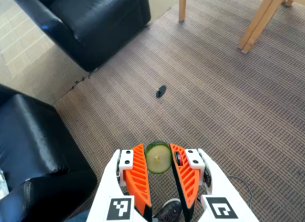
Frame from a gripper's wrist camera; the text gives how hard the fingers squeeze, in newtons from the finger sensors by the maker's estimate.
{"total": 9.4, "left": 9.5, "right": 9.4}